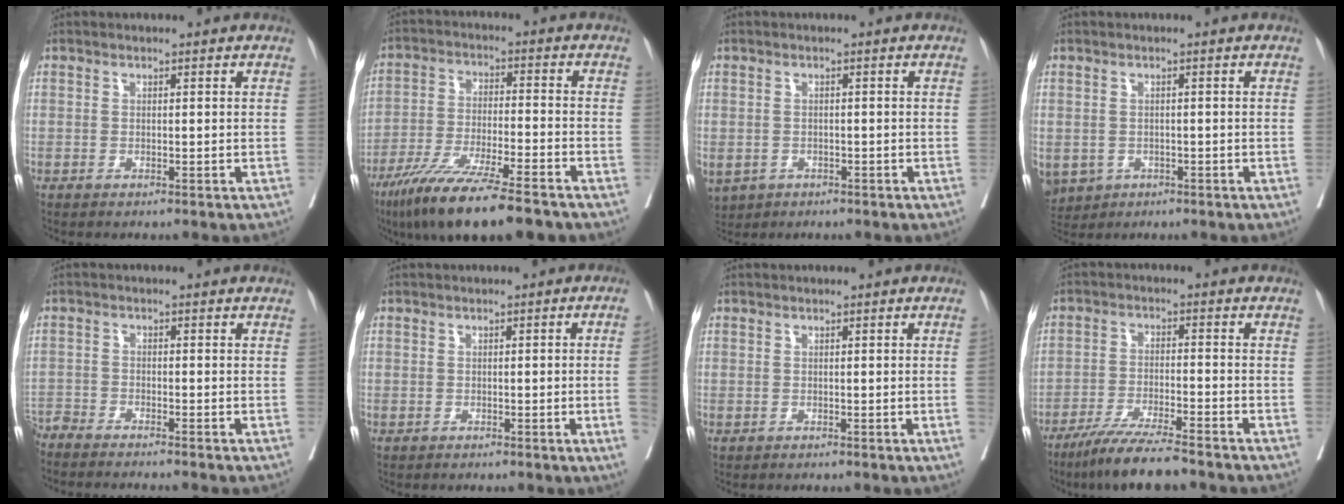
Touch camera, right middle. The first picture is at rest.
{"total": 15.3, "force": [-11.3, 1.4, 10.2], "torque": [-0.181, -0.046, -0.194]}
{"total": 8.0, "force": [-3.7, 6.4, 3.1], "torque": [-0.092, -0.004, -0.050]}
{"total": 6.9, "force": [-2.8, 5.9, 2.4], "torque": [-0.066, -0.003, -0.036]}
{"total": 8.4, "force": [-8.0, -0.3, 2.7], "torque": [-0.027, -0.013, -0.133]}
{"total": 3.6, "force": [-0.5, -0.8, 3.5], "torque": [-0.045, 0.005, -0.004]}
{"total": 0.9, "force": [0.0, -0.3, 0.9], "torque": [-0.014, 0.003, 0.000]}
{"total": 8.6, "force": [-7.1, 0.1, 4.9], "torque": [-0.082, -0.026, -0.126]}